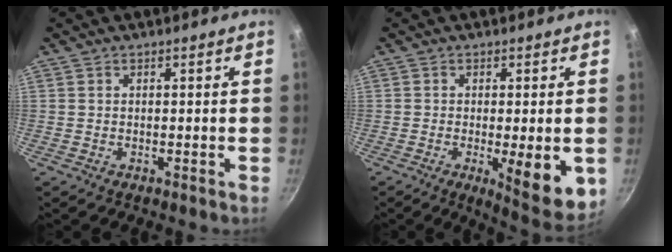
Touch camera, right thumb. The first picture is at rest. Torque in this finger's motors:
{"motor_torque": [0.53, 1.47, -0.02, 0.13, 0.06]}